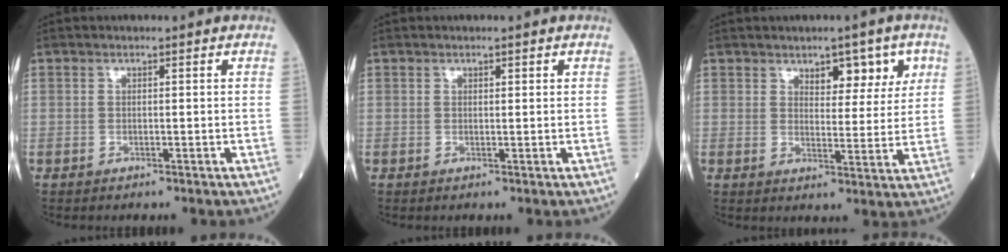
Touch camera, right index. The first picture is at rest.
{"total": 0.5, "force": [0.4, 0.3, 0.3], "torque": [-0.003, -0.001, 0.005]}
{"total": 6.4, "force": [3.4, 2.9, 4.6], "torque": [-0.052, 0.006, 0.048]}